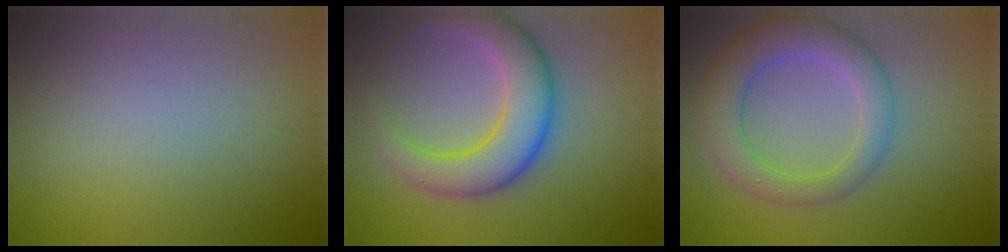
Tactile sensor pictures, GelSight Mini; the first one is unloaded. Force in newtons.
{"total": 6.9, "press": 6.9, "slide": 0.2}
{"total": 5.7, "press": 5.7, "slide": 0.4}